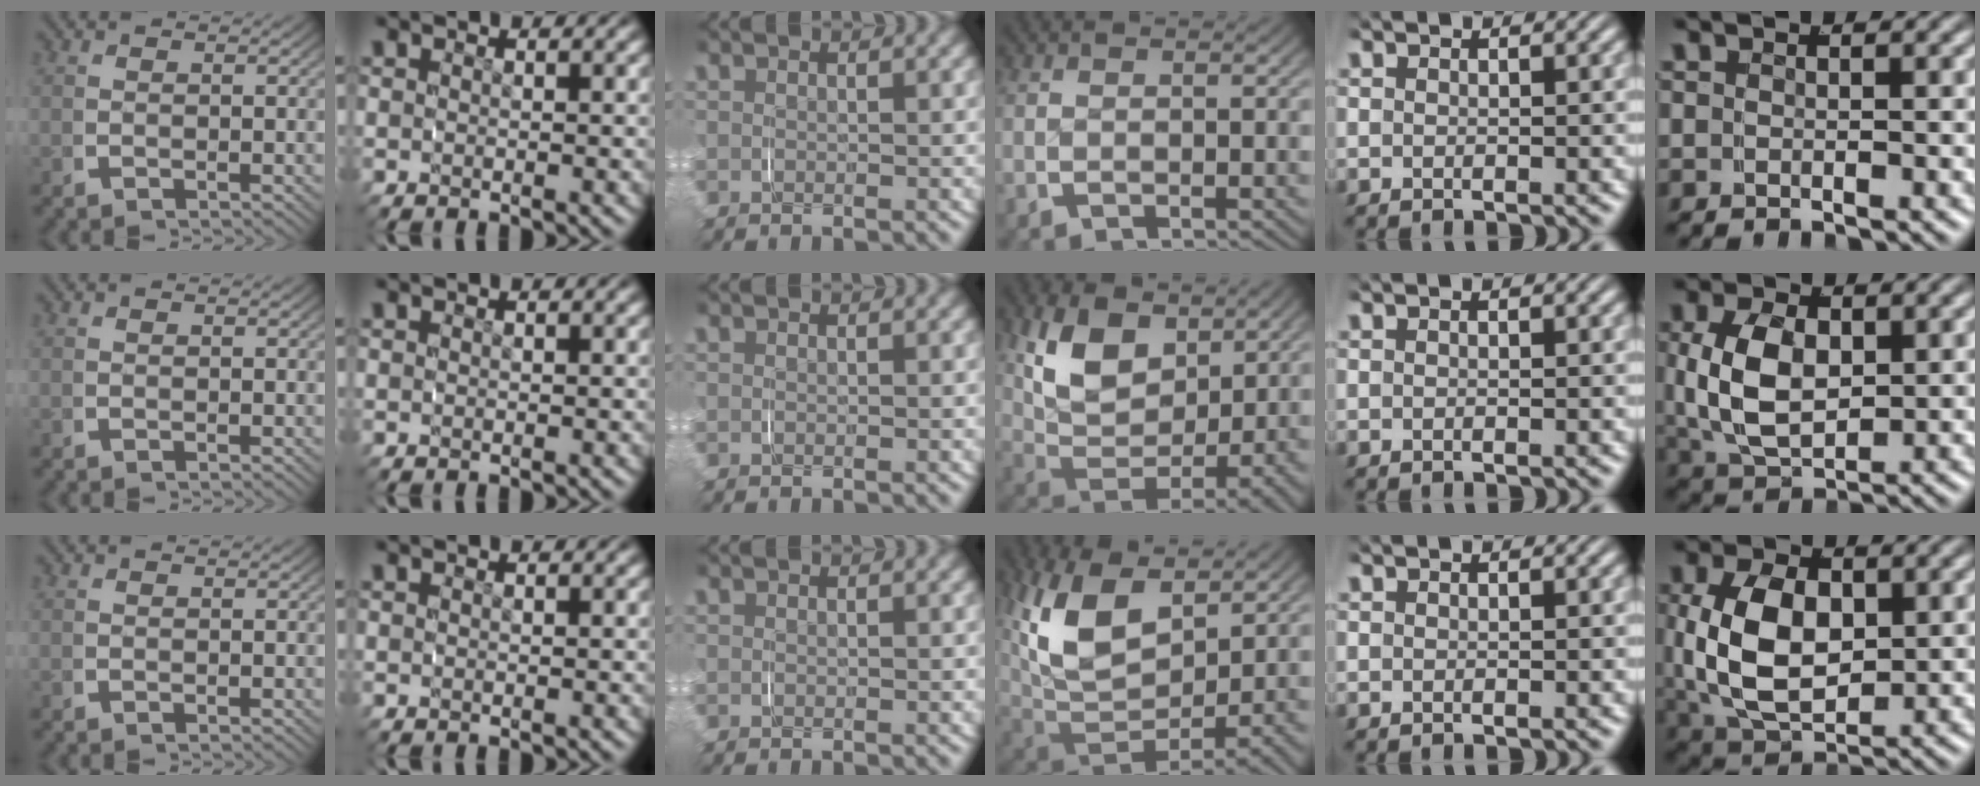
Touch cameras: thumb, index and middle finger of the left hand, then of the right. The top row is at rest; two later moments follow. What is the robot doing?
{"motion": "grasp_and_lifting", "object": "shorts"}